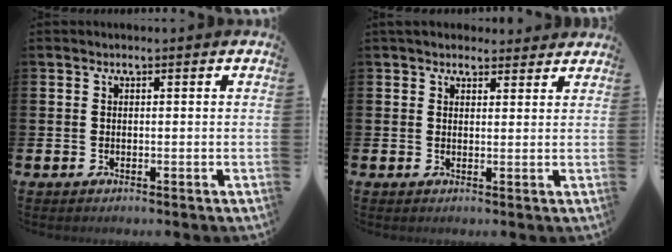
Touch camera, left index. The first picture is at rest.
{"total": 3.0, "force": [2.8, 1.1, 0.2], "torque": [0.011, -0.015, 0.046]}